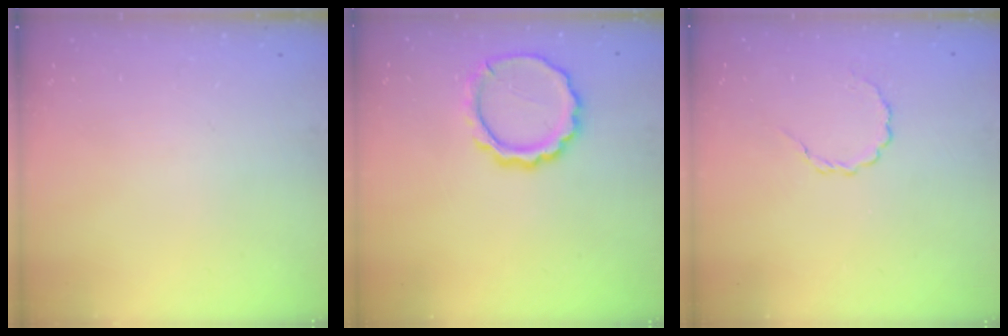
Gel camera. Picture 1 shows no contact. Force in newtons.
{"total": 11.2, "press": 11.1, "slide": 1.5}
{"total": 2.4, "press": 2.2, "slide": 0.9}